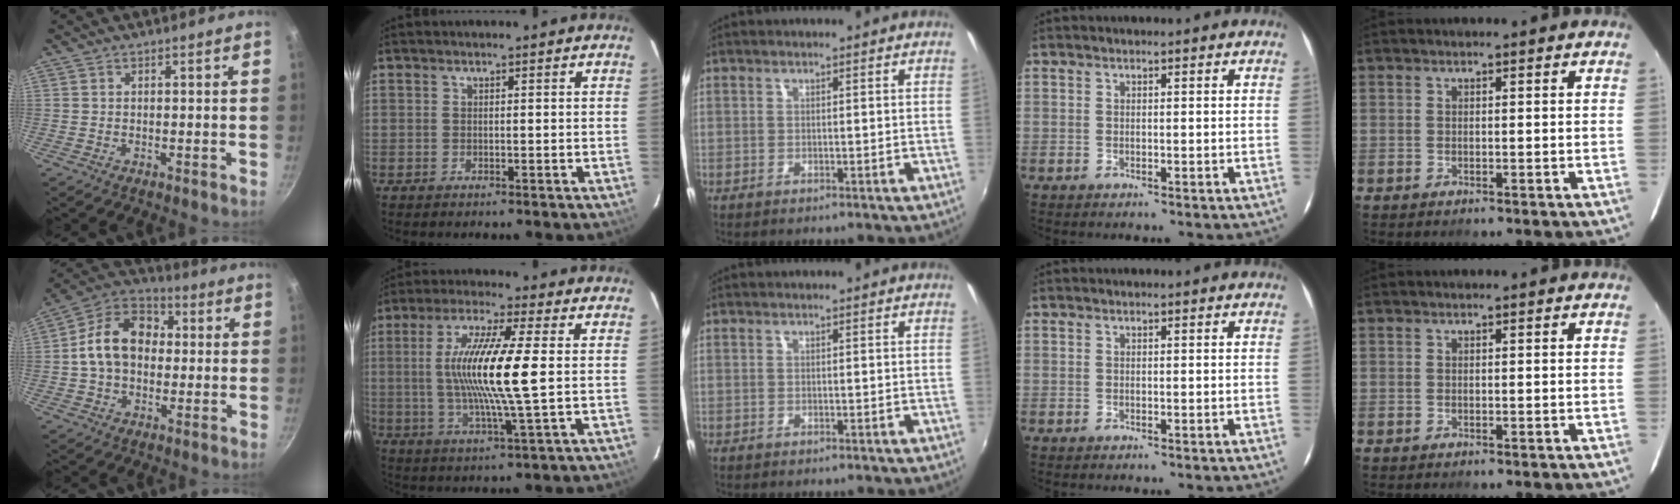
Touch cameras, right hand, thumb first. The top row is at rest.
{"thumb": {"total": 14.0, "force": [0.4, 10.5, 9.2], "torque": [-0.123, 0.035, -0.012]}, "index": {"total": 14.5, "force": [0.7, 0.5, 14.5], "torque": [-0.272, -0.006, 0.010]}}